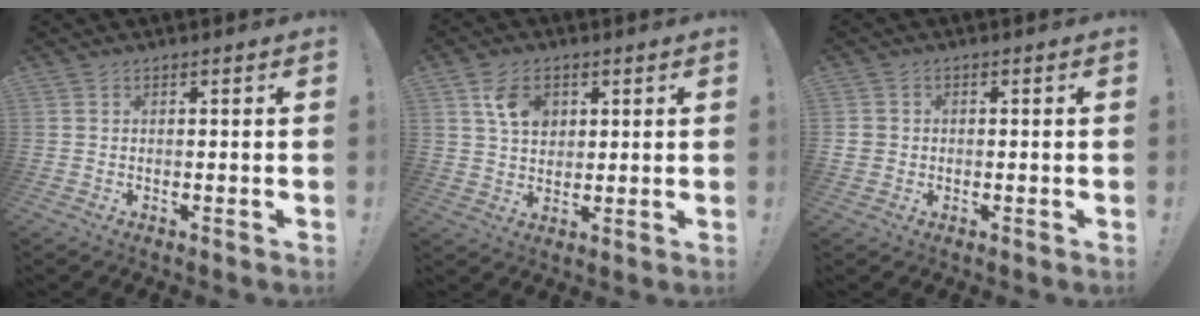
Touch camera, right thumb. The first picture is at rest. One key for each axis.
{"total": 8.6, "fx": 3.7, "fy": 6.1, "fz": 4.7, "tx": -0.072, "ty": -0.003, "tz": 0.070}
{"total": 2.3, "fx": -0.1, "fy": 2.2, "fz": 0.7, "tx": -0.005, "ty": 0.004, "tz": -0.001}